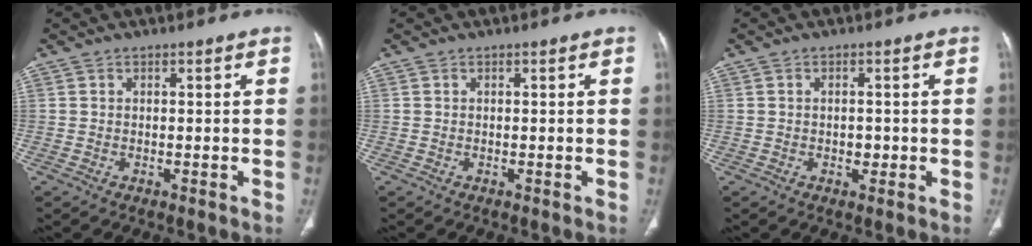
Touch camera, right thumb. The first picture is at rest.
{"total": 0.0}
{"total": 1.8, "force": [-0.3, 1.3, 1.3], "torque": [-0.010, 0.003, -0.004]}